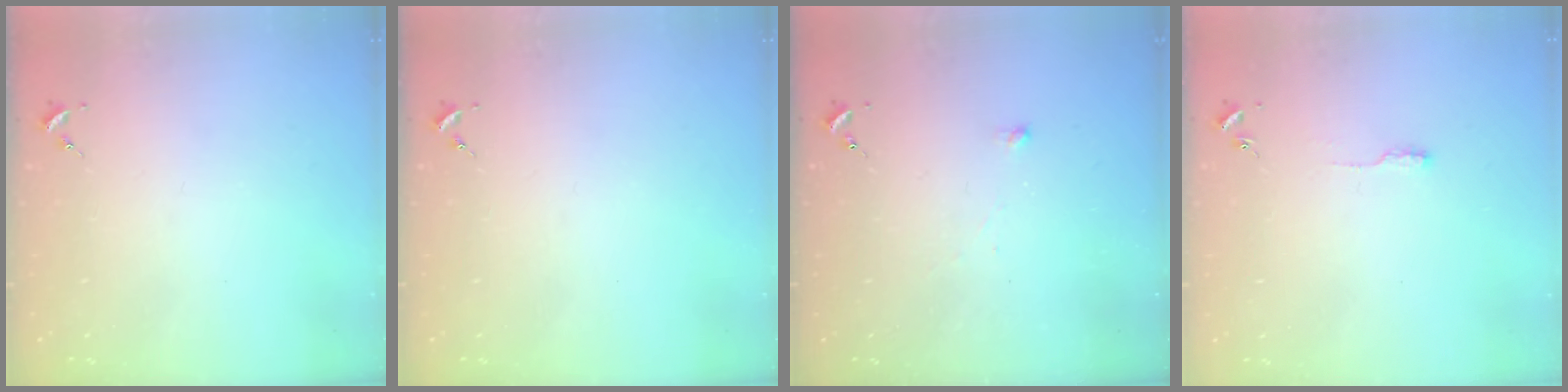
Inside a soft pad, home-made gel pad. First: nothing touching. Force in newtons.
{"total": 0.0}
{"total": 2.5, "press": 2.5, "slide": 0.5}
{"total": 4.8, "press": 4.7, "slide": 0.7}